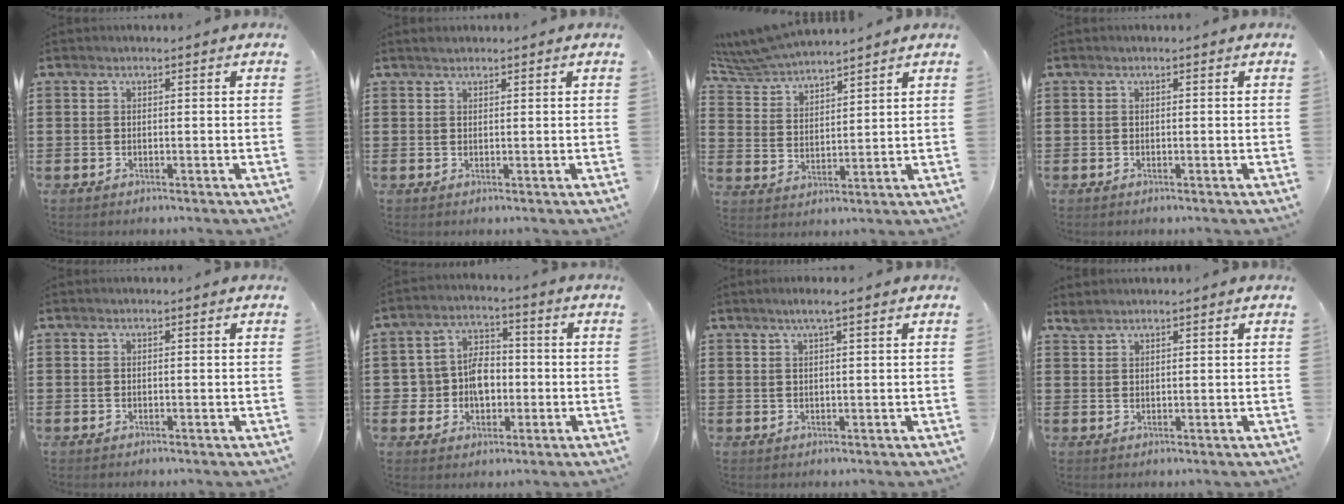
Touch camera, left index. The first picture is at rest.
{"total": 0.9, "force": [0.8, 0.2, 0.2], "torque": [-0.005, 0.002, 0.016]}
{"total": 6.3, "force": [6.1, 0.6, 1.4], "torque": [-0.054, -0.027, 0.110]}
{"total": 0.0}
{"total": 0.0}
{"total": 5.9, "force": [-0.9, 4.9, 3.2], "torque": [-0.064, 0.009, -0.018]}
{"total": 2.0, "force": [1.2, 0.0, 1.6], "torque": [-0.032, 0.000, 0.021]}
{"total": 1.6, "force": [1.5, 0.3, 0.3], "torque": [-0.008, 0.000, 0.030]}